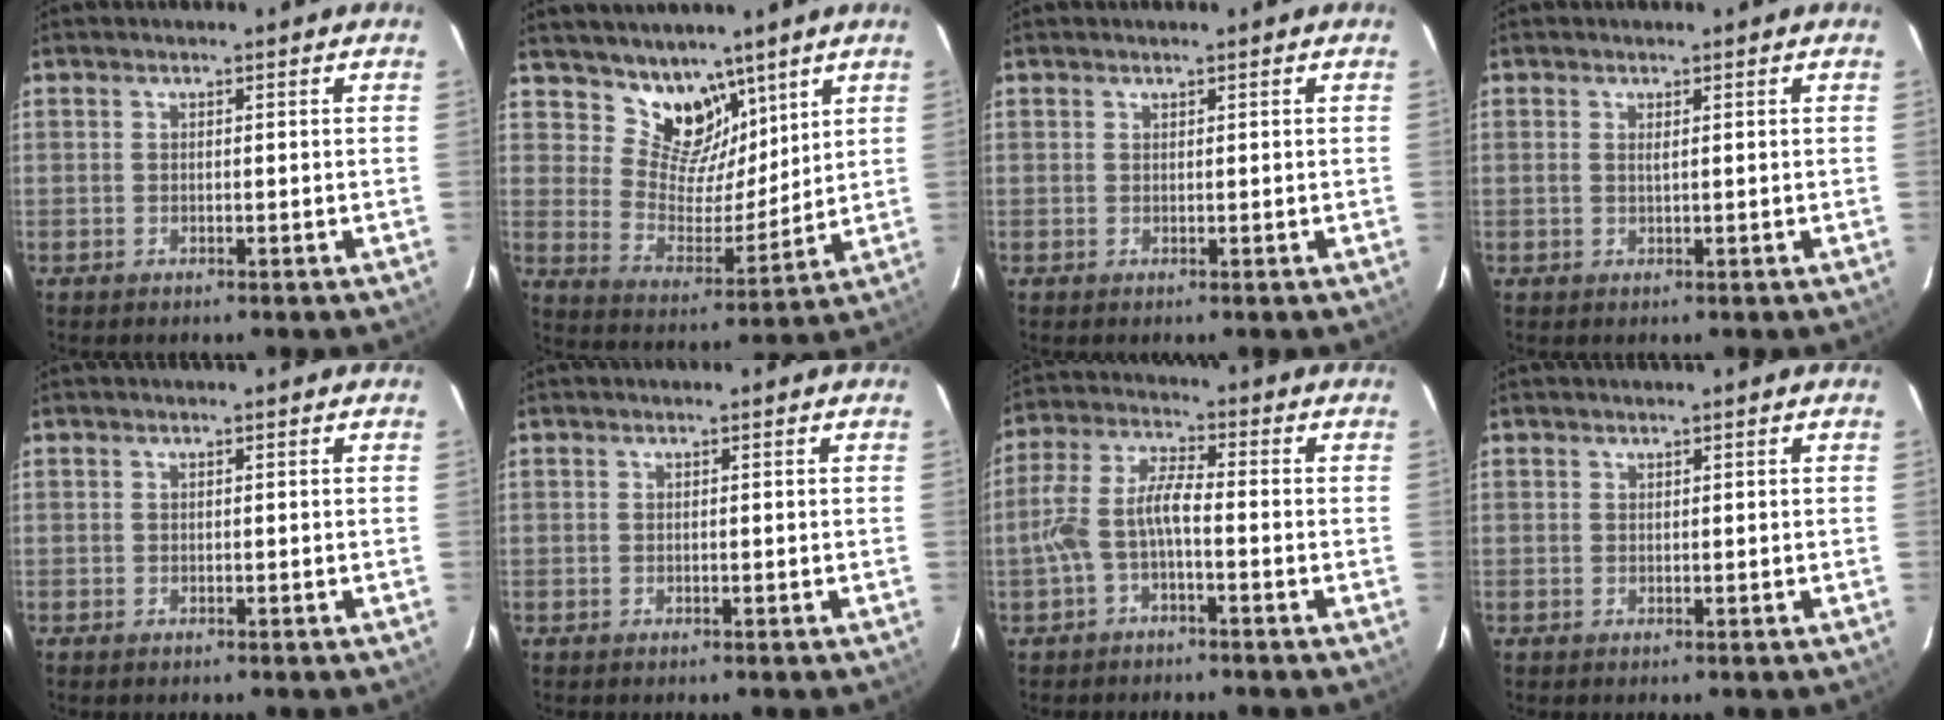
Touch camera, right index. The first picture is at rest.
{"total": 11.1, "force": [7.9, 6.7, 3.9], "torque": [-0.063, -0.011, 0.147]}
{"total": 0.0}
{"total": 0.6, "force": [0.3, -0.1, 0.6], "torque": [-0.012, 0.000, 0.004]}
{"total": 0.0}
{"total": 0.0}
{"total": 6.5, "force": [-2.4, 1.8, 5.7], "torque": [-0.133, 0.015, -0.048]}
{"total": 0.0}